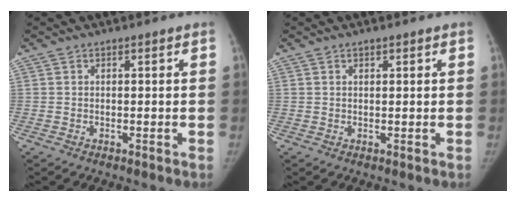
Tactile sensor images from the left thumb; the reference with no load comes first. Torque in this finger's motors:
{"motor_torque": [-0.17, -0.06, -0.15, 0.22, -0.06]}